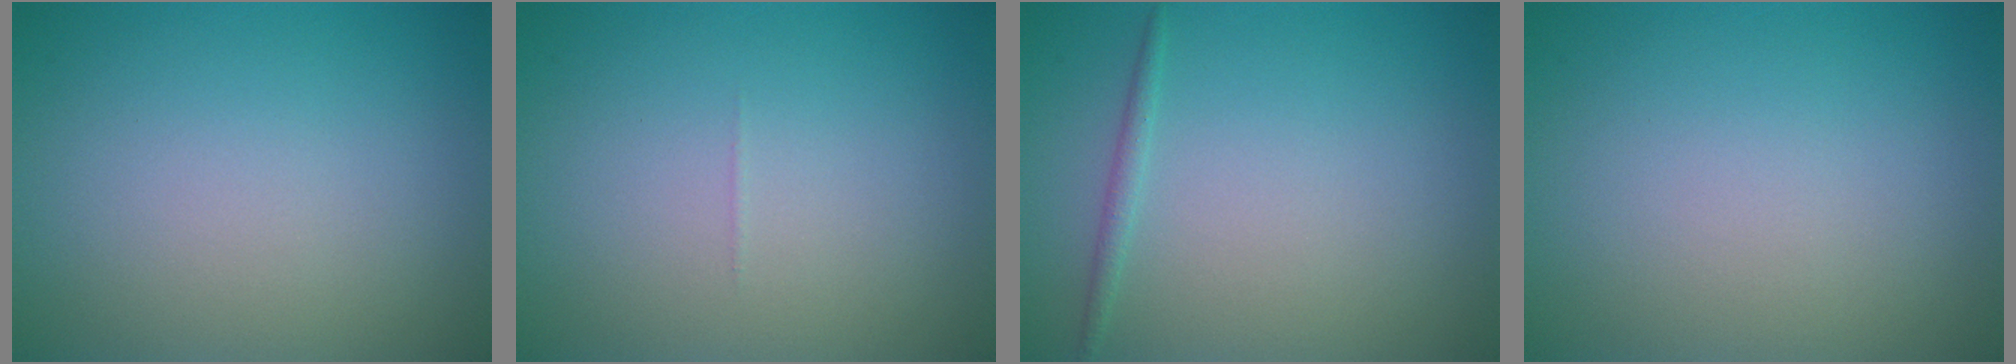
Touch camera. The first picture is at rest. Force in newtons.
{"total": 0.0}
{"total": 0.9, "press": 0.9, "slide": 0.1}
{"total": 0.0}